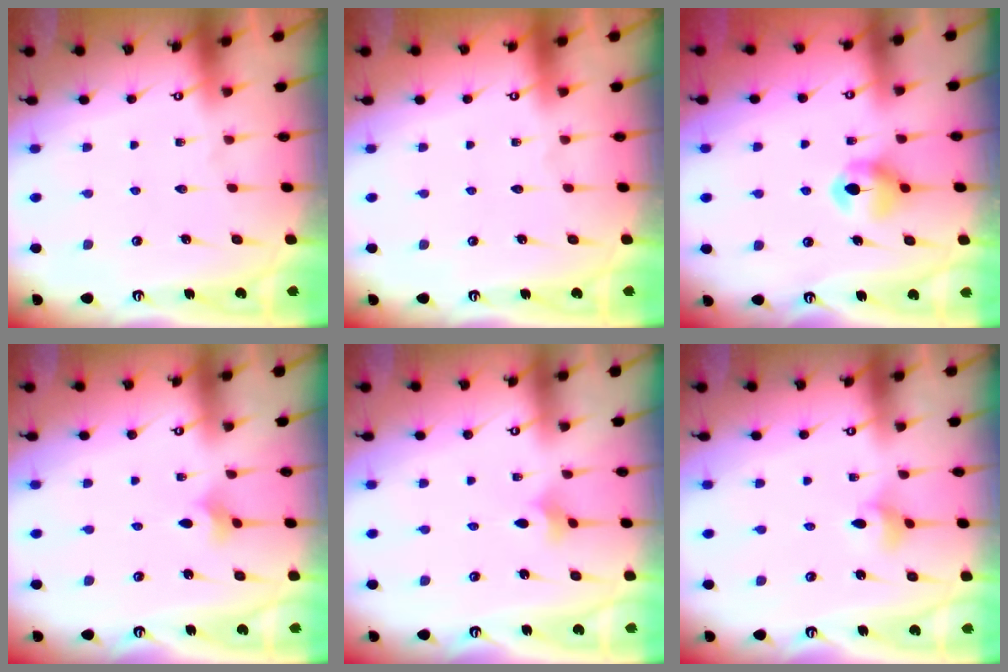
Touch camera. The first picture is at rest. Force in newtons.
{"total": 0.0}
{"total": 7.3, "press": 7.3, "slide": 0.5}
{"total": 2.1, "press": 2.0, "slide": 0.5}
{"total": 2.1, "press": 2.0, "slide": 0.6}
{"total": 3.7, "press": 3.7, "slide": 0.7}